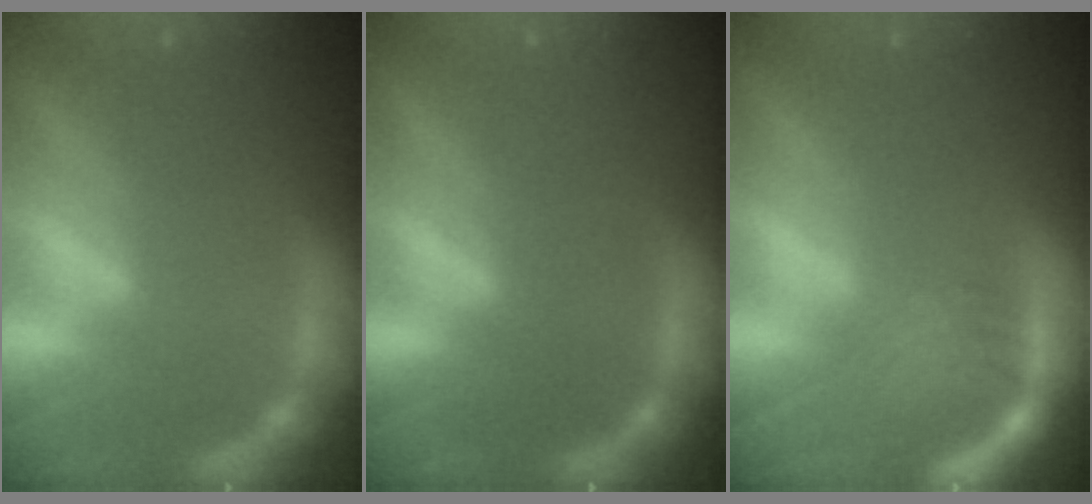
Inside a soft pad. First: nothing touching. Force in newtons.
{"total": 0.0}
{"total": 5.5}